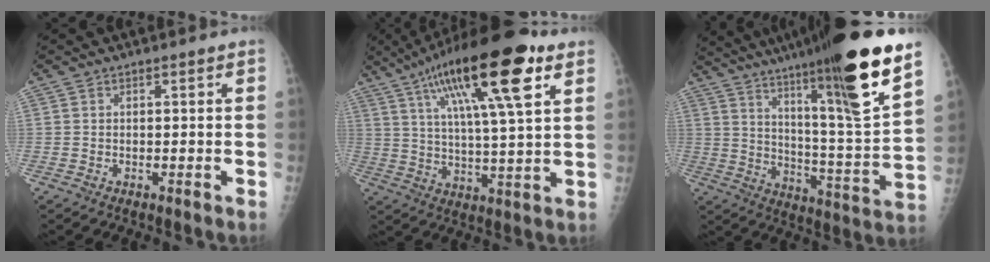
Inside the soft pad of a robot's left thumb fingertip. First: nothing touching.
{"total": 21.9, "force": [10.8, 4.7, 18.5], "torque": [-0.304, -0.010, 0.178]}
{"total": 25.5, "force": [16.4, 1.7, 19.4], "torque": [-0.287, -0.069, 0.261]}